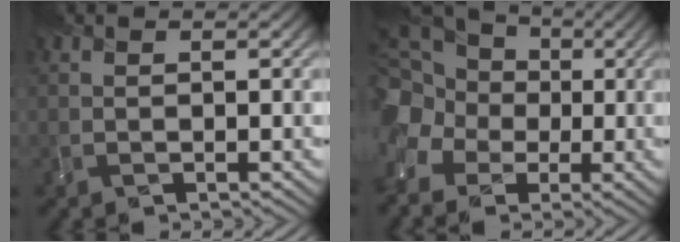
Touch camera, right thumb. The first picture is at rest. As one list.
[{"total": 14.4, "force": [-1.1, 12.6, 6.9], "torque": [-0.203, -0.004, -0.046]}]